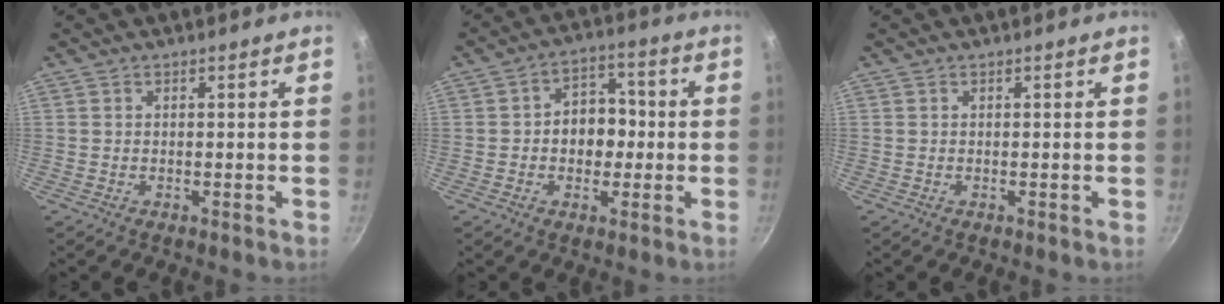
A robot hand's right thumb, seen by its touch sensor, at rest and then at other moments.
{"total": 8.5, "force": [-0.5, 6.5, 5.4], "torque": [-0.027, 0.019, -0.016]}
{"total": 0.0}